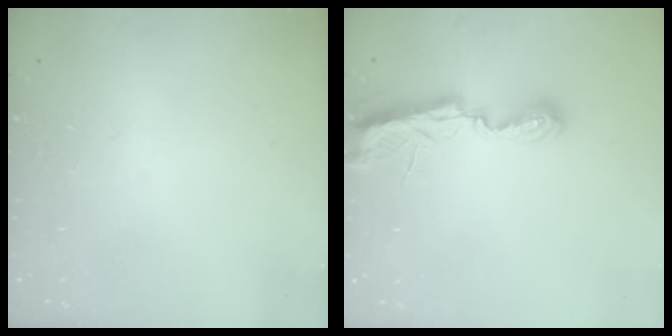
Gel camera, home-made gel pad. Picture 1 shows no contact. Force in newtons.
{"total": 7.2, "press": 7.2, "slide": 0.1}